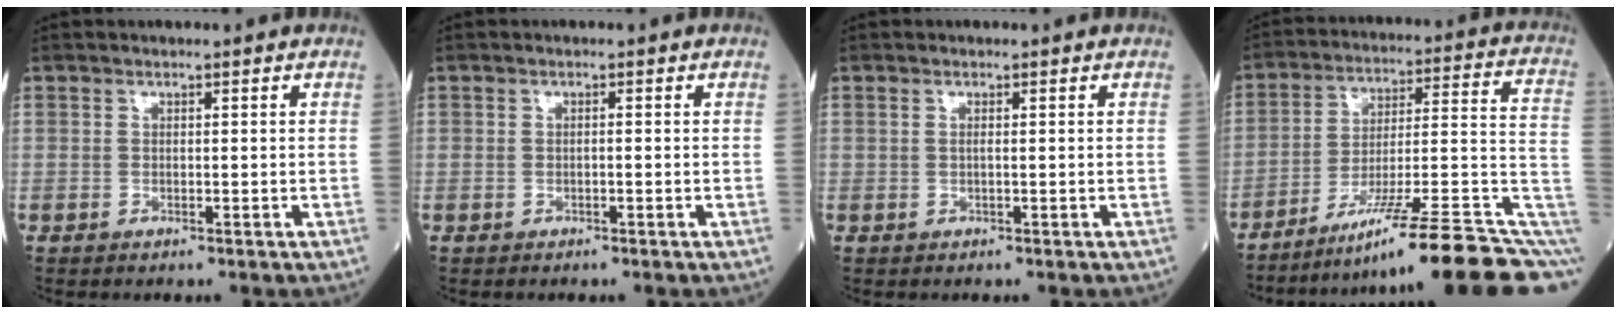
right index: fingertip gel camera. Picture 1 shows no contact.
{"total": 0.6, "force": [-0.2, 0.2, 0.6], "torque": [-0.013, 0.007, -0.001]}
{"total": 0.6, "force": [0.0, 0.0, 0.6], "torque": [-0.014, 0.000, -0.001]}
{"total": 21.5, "force": [-12.2, 1.7, 17.7], "torque": [-0.178, 0.023, -0.187]}